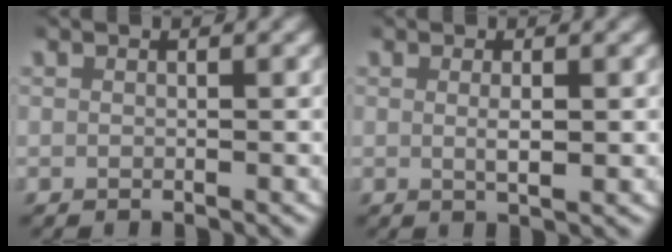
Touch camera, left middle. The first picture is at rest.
{"total": 1.4, "force": [0.3, 0.2, 1.3], "torque": [-0.023, -0.006, 0.007]}